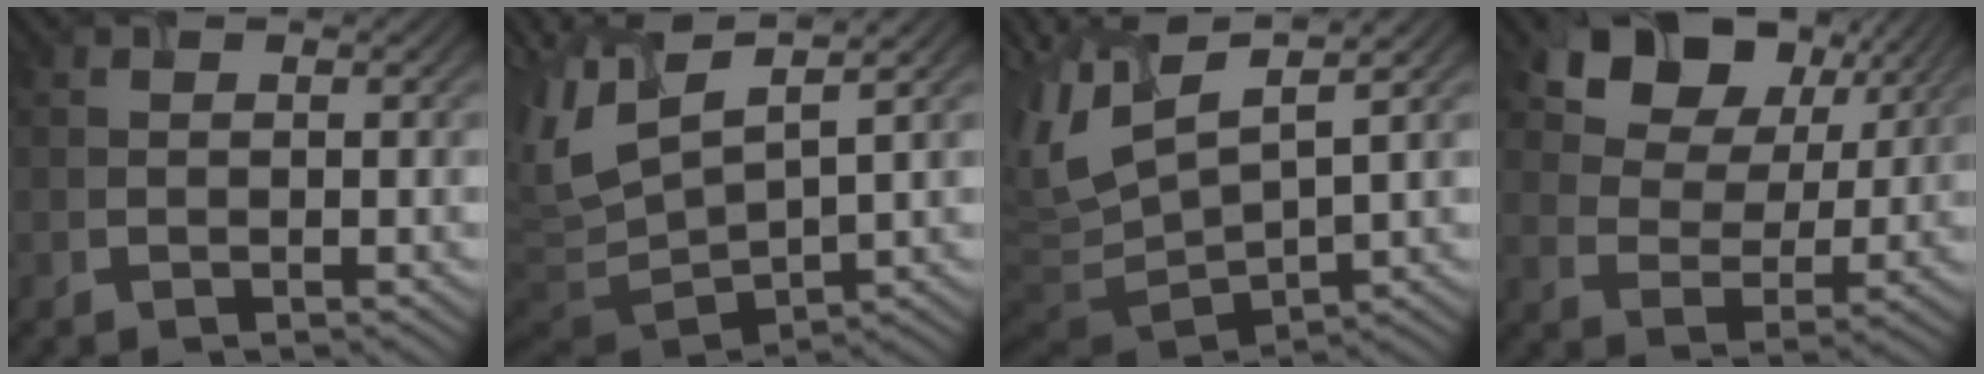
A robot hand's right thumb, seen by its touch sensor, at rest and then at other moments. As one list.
[{"total": 9.6, "force": [4.2, 3.2, 8.0], "torque": [-0.204, 0.016, 0.084]}, {"total": 10.7, "force": [3.9, 3.8, 9.1], "torque": [-0.233, 0.020, 0.082]}, {"total": 12.6, "force": [7.9, 7.7, 6.2], "torque": [-0.126, 0.017, 0.128]}]